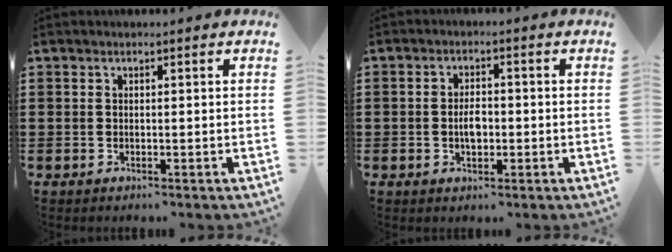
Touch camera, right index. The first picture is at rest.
{"total": 3.3, "force": [-0.5, 1.6, 2.9], "torque": [-0.047, 0.000, -0.010]}